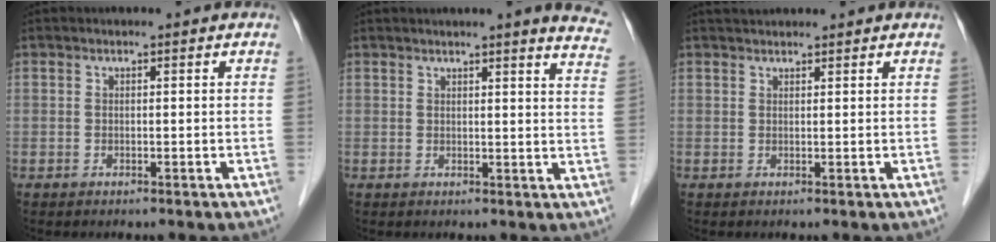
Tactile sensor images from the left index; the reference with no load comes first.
{"total": 9.8, "force": [8.5, 0.0, 4.9], "torque": [-0.043, -0.035, 0.066]}
{"total": 2.0, "force": [1.9, 0.3, 0.5], "torque": [-0.010, 0.027, 0.030]}